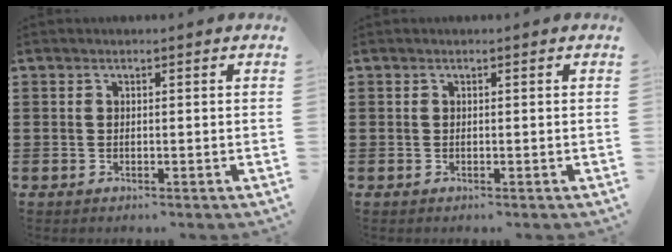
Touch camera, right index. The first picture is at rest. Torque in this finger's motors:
{"motor_torque": [0.00, 0.00, 0.03, -0.01]}